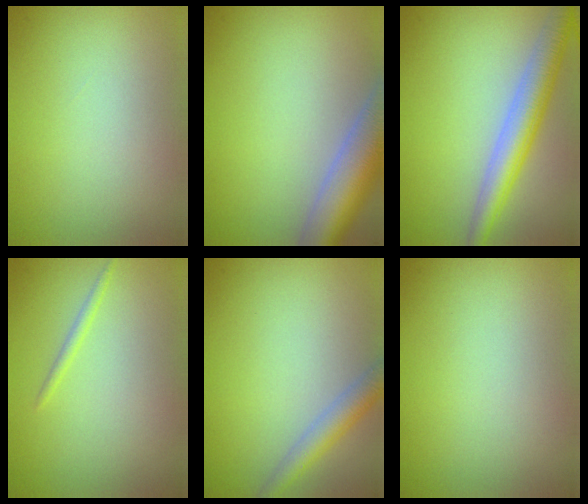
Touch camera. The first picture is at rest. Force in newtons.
{"total": 7.4, "press": 7.4, "slide": 0.7}
{"total": 4.9, "press": 4.9, "slide": 0.2}
{"total": 0.8, "press": 0.8, "slide": 0.0}
{"total": 2.7, "press": 2.7, "slide": 0.2}
{"total": 0.0}